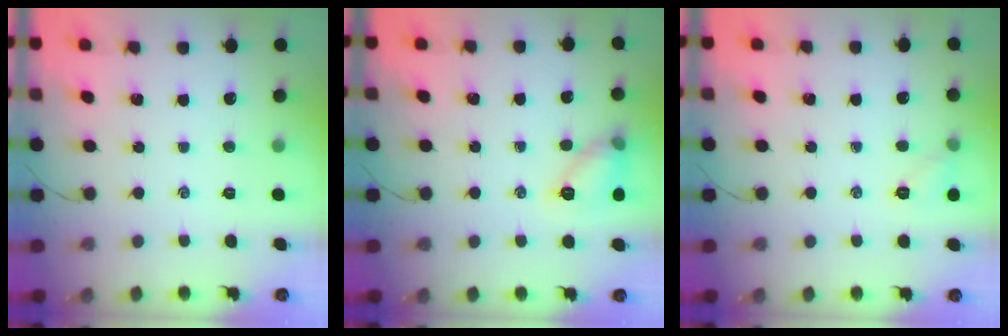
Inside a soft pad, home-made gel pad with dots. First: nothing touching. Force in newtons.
{"total": 10.5, "press": 10.5, "slide": 0.4}
{"total": 6.0, "press": 5.7, "slide": 1.8}